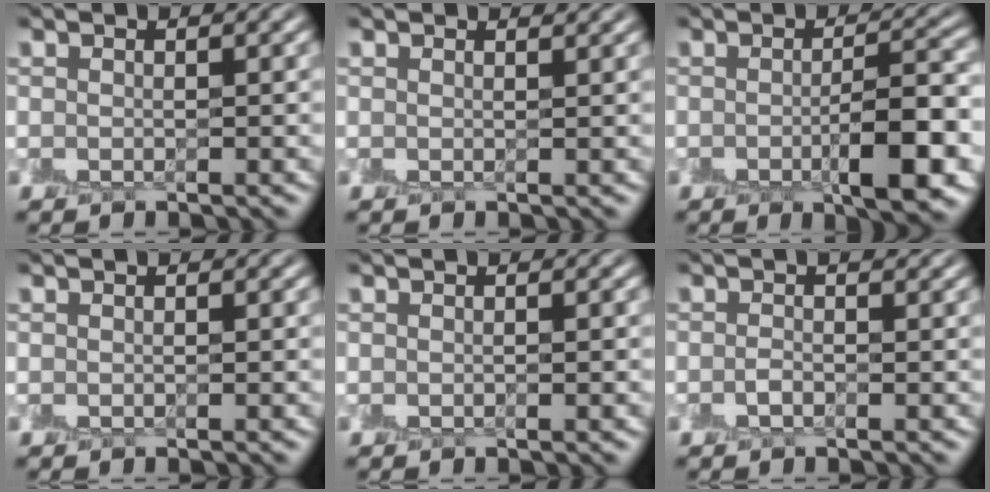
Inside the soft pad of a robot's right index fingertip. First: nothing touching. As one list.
[{"total": 1.0, "force": [0.8, 0.2, 0.5], "torque": [-0.006, -0.003, 0.003]}, {"total": 5.8, "force": [-1.1, 1.4, 5.5], "torque": [-0.072, 0.003, -0.015]}, {"total": 0.0}, {"total": 0.0}, {"total": 0.6, "force": [-0.1, 0.1, 0.5], "torque": [-0.013, 0.002, -0.003]}]